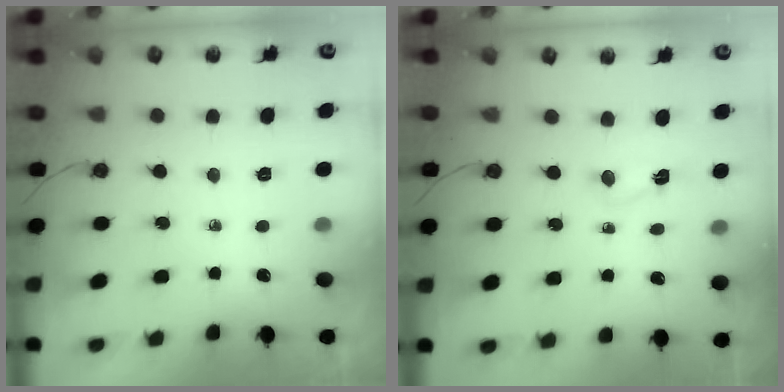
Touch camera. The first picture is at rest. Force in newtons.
{"total": 2.0, "press": 2.0, "slide": 0.4}